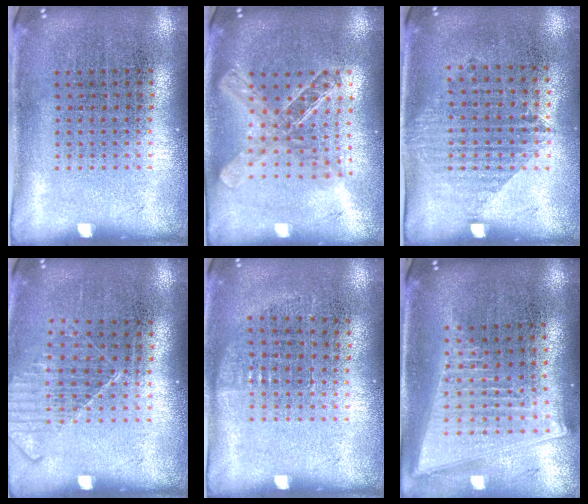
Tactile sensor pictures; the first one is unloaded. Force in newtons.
{"total": 2.0, "press": 1.7, "slide": 1.2}
{"total": 1.1, "press": 1.0, "slide": 0.5}
{"total": 1.1, "press": 1.1, "slide": 0.1}
{"total": 0.7, "press": 0.6, "slide": 0.3}
{"total": 2.1, "press": 1.7, "slide": 1.1}